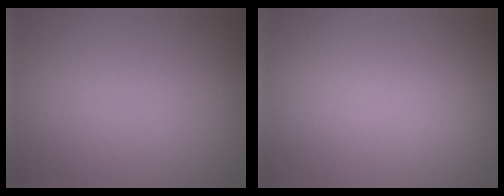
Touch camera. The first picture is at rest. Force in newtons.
{"total": 0.0}